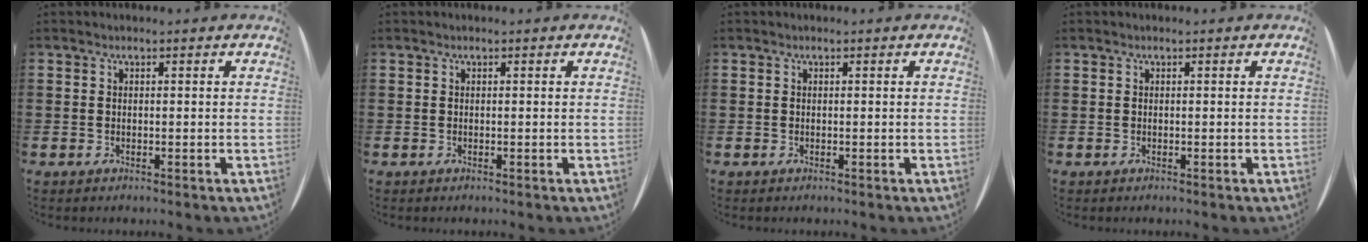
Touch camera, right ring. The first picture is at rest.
{"total": 0.0}
{"total": 0.0}
{"total": 0.0}